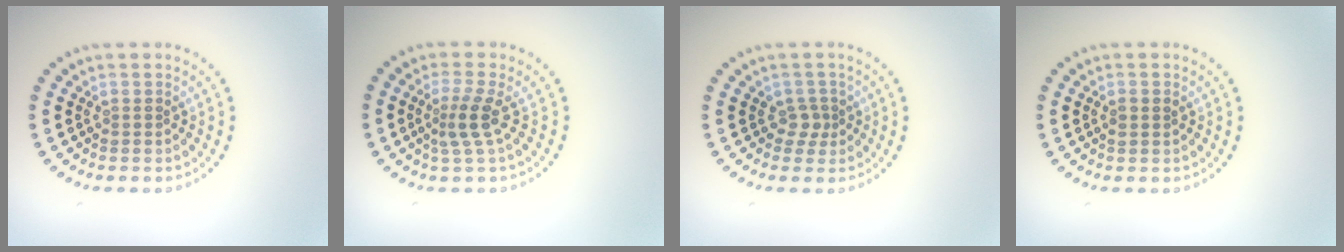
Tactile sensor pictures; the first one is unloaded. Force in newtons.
{"total": 2.5, "press": 1.8, "slide": 1.7}
{"total": 1.4, "press": 1.1, "slide": 0.9}
{"total": 1.1, "press": 1.1, "slide": 0.2}